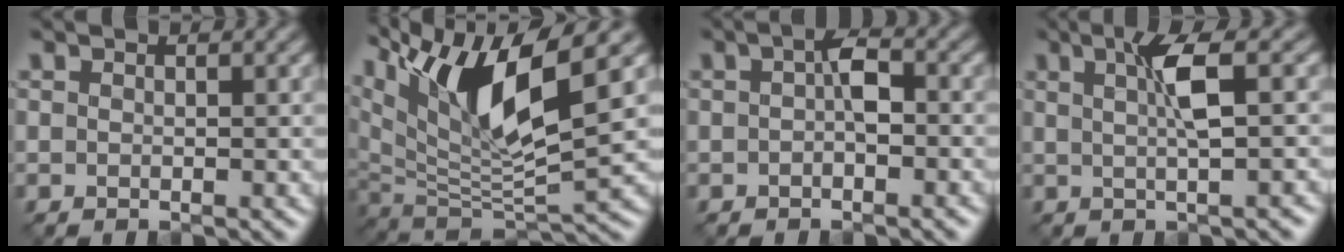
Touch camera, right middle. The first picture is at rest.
{"total": 11.6, "force": [5.4, 3.2, 9.7], "torque": [-0.184, 0.000, 0.105]}
{"total": 2.2, "force": [-0.2, 0.9, 2.0], "torque": [-0.035, 0.007, -0.007]}
{"total": 3.8, "force": [0.8, 0.7, 3.6], "torque": [-0.060, 0.007, 0.013]}